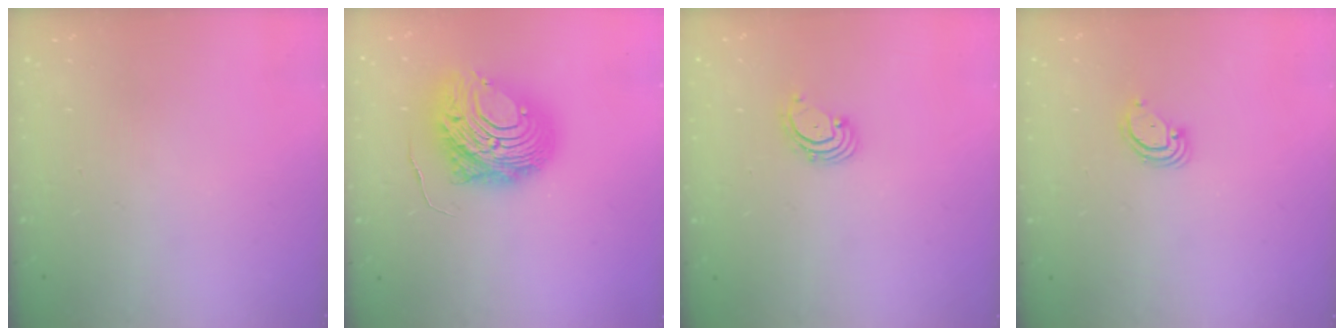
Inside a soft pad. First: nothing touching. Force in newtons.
{"total": 14.1, "press": 14.0, "slide": 1.3}
{"total": 1.8, "press": 1.7, "slide": 0.6}
{"total": 3.5, "press": 3.5, "slide": 0.2}